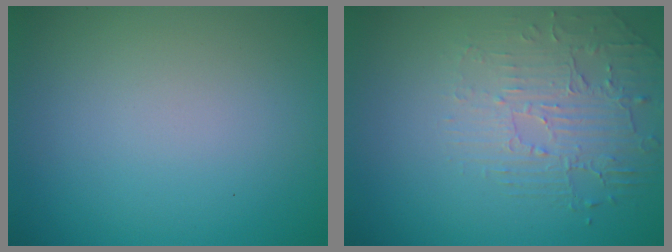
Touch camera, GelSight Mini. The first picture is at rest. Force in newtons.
{"total": 2.2, "press": 1.7, "slide": 1.5}